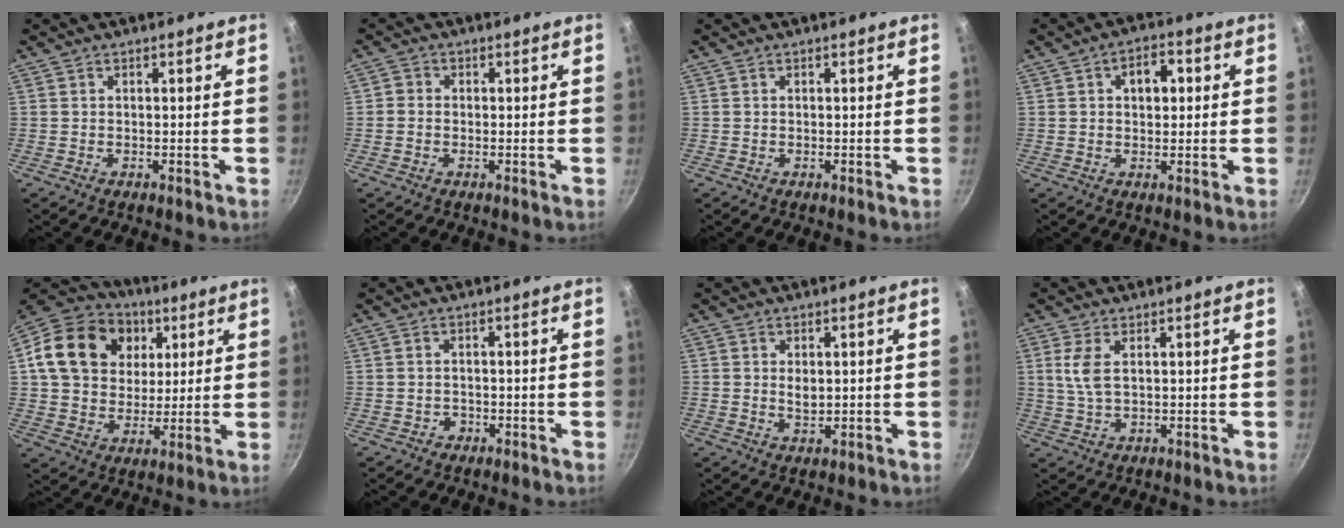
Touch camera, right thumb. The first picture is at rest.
{"total": 1.7, "force": [-0.4, 1.5, 0.7], "torque": [-0.011, 0.007, -0.013]}
{"total": 0.0}
{"total": 5.9, "force": [1.4, 3.9, 4.2], "torque": [-0.036, 0.012, 0.015]}
{"total": 19.8, "force": [5.3, 15.9, 10.5], "torque": [-0.172, 0.012, 0.086]}
{"total": 1.6, "force": [-0.7, 1.4, 0.5], "torque": [-0.002, 0.008, -0.007]}
{"total": 2.5, "force": [0.4, 1.6, 1.9], "torque": [-0.032, -0.005, 0.009]}
{"total": 5.0, "force": [1.4, 2.3, 4.2], "torque": [-0.092, -0.003, 0.031]}